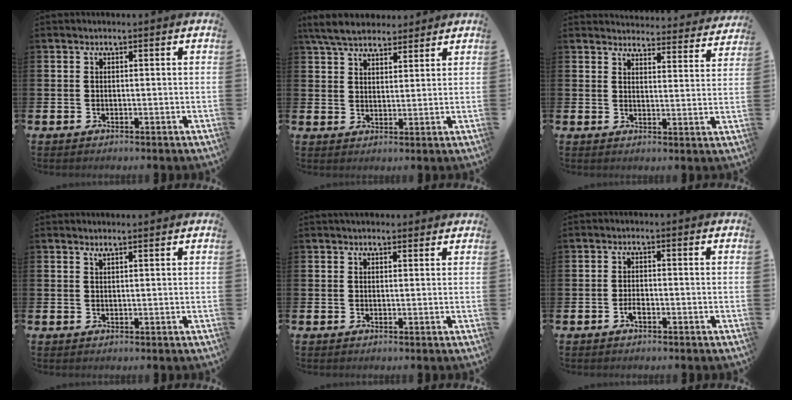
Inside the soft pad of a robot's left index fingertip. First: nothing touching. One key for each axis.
{"total": 6.1, "fx": 5.6, "fy": 1.7, "fz": 1.6, "tx": -0.055, "ty": -0.013, "tz": 0.106}
{"total": 3.9, "fx": 3.8, "fy": 0.6, "fz": 0.0, "tx": -0.001, "ty": -0.031, "tz": 0.066}
{"total": 1.2, "fx": 1.1, "fy": -0.1, "fz": 0.1, "tx": 0.000, "ty": -0.003, "tz": 0.021}
{"total": 1.6, "fx": 1.5, "fy": 0.5, "fz": 0.1, "tx": 0.007, "ty": -0.002, "tz": 0.025}
{"total": 1.5, "fx": -0.8, "fy": 0.6, "fz": 1.1, "tx": -0.027, "ty": 0.003, "tz": -0.013}